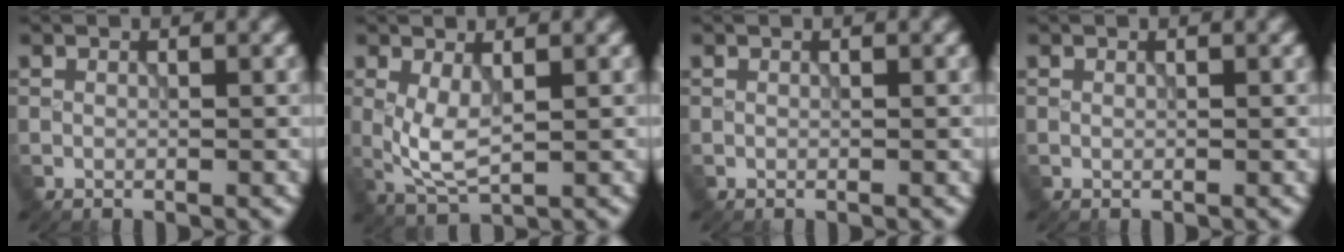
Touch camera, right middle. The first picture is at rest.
{"total": 3.3, "force": [0.5, 1.3, 3.0], "torque": [-0.073, -0.007, 0.014]}
{"total": 0.0}
{"total": 0.0}